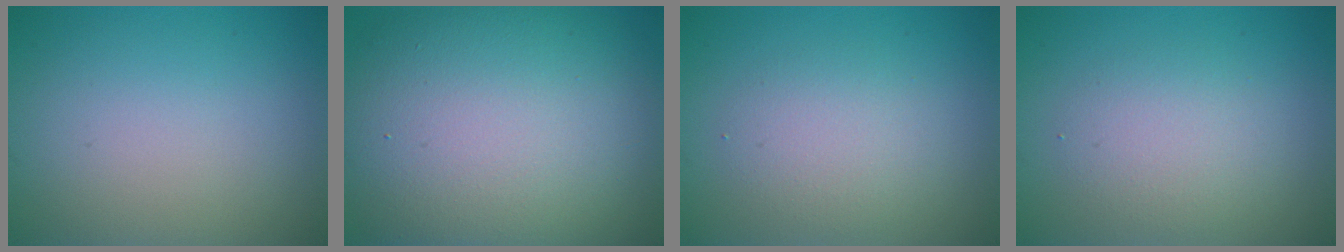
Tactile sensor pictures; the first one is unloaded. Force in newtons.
{"total": 15.3, "press": 15.3, "slide": 0.6}
{"total": 2.8, "press": 2.8, "slide": 0.2}
{"total": 2.8, "press": 2.8, "slide": 0.2}